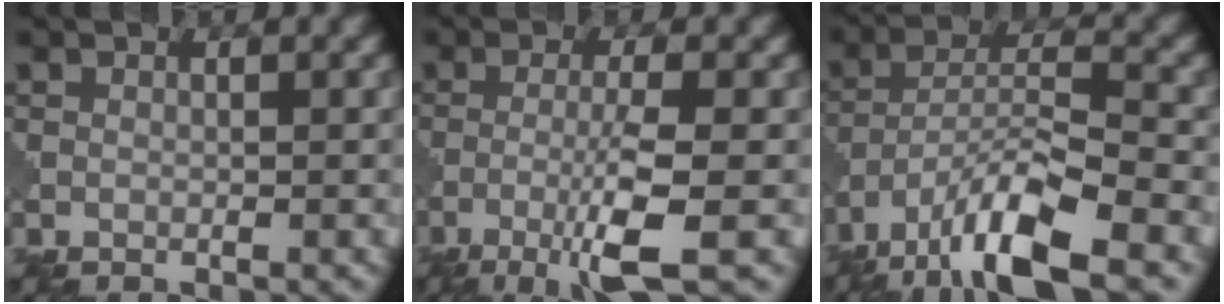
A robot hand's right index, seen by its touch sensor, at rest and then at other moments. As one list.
[{"total": 5.6, "force": [-2.2, 0.6, 5.1], "torque": [-0.088, 0.001, -0.048]}, {"total": 9.7, "force": [-6.5, 2.4, 6.9], "torque": [-0.121, 0.003, -0.125]}]